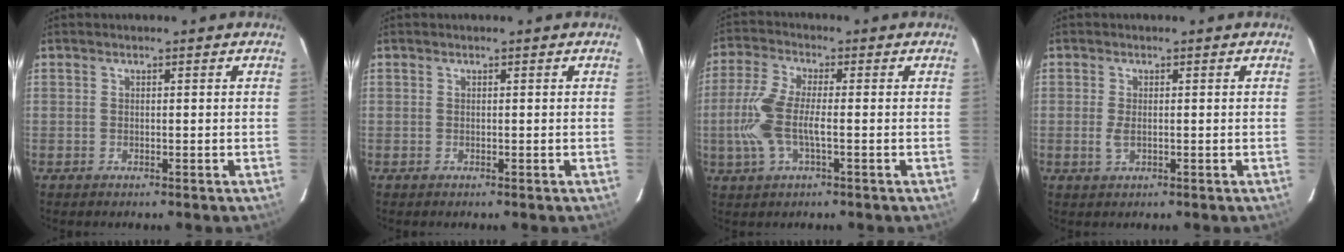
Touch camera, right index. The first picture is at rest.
{"total": 0.0}
{"total": 9.2, "force": [-1.6, 2.9, 8.6], "torque": [-0.195, 0.002, -0.034]}
{"total": 2.2, "force": [-0.3, 1.0, 1.9], "torque": [-0.040, -0.003, -0.005]}